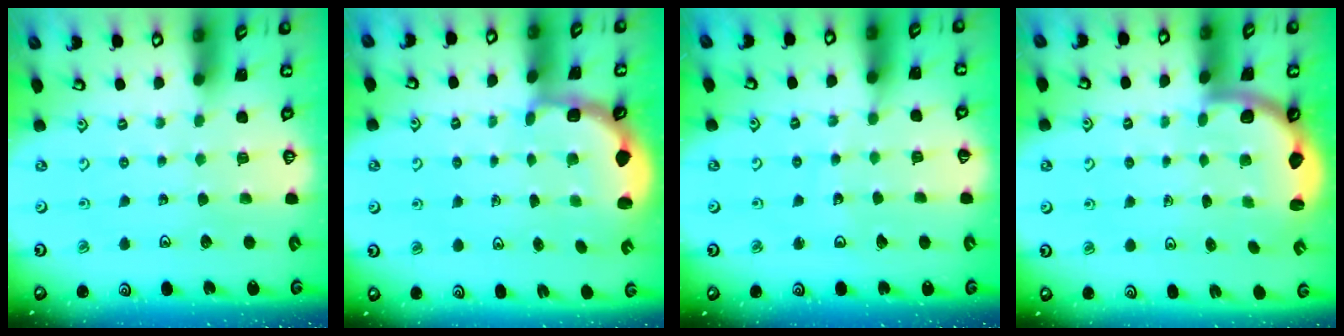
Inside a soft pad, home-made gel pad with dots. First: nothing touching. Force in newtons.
{"total": 2.7, "press": 2.1, "slide": 1.7}
{"total": 3.6, "press": 3.6, "slide": 0.6}
{"total": 2.6, "press": 2.5, "slide": 0.6}